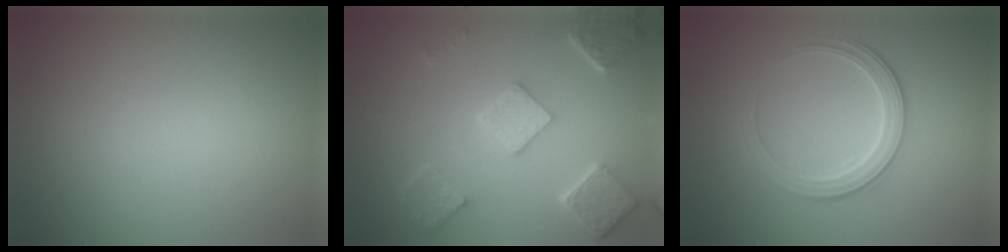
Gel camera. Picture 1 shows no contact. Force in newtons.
{"total": 5.5, "press": 4.2, "slide": 3.5}
{"total": 2.8, "press": 2.8, "slide": 0.3}